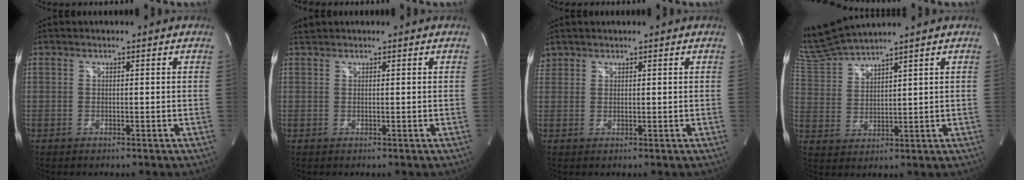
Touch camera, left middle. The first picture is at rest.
{"total": 0.7, "force": [0.7, -0.1, -0.1], "torque": [-0.010, 0.010, 0.020]}
{"total": 1.5, "force": [1.3, 0.8, -0.1], "torque": [0.000, 0.012, 0.025]}
{"total": 7.6, "force": [7.2, -1.6, 1.4], "torque": [-0.053, 0.004, 0.160]}